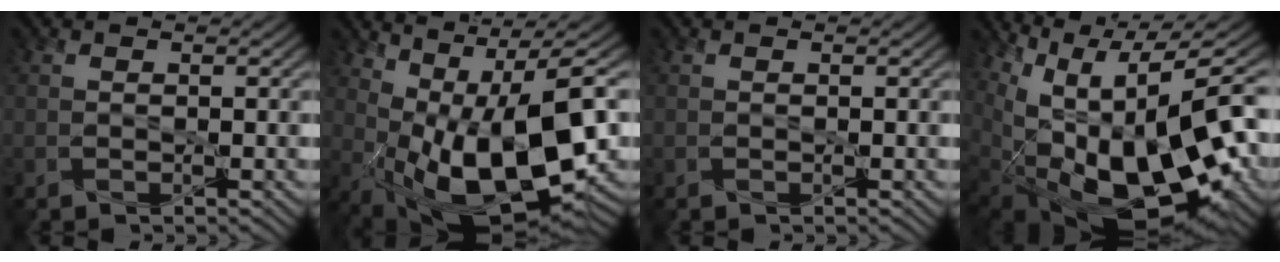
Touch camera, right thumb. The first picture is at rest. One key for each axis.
{"total": 15.3, "fx": 0.3, "fy": 6.4, "fz": 13.8, "tx": -0.227, "ty": -0.005, "tz": 0.024}
{"total": 0.0}
{"total": 19.1, "fx": -0.8, "fy": 10.1, "fz": 16.1, "tx": -0.249, "ty": -0.028, "tz": 0.043}